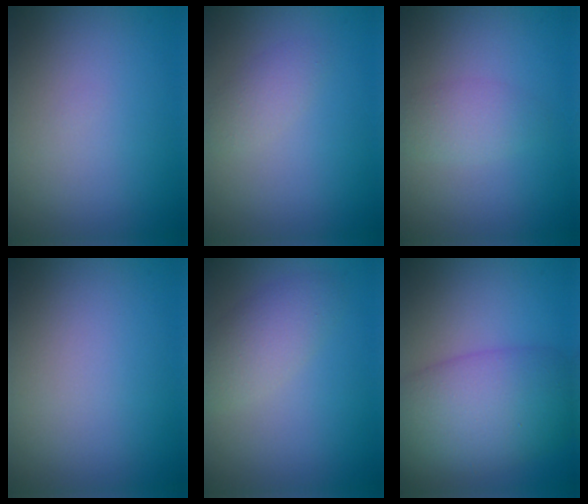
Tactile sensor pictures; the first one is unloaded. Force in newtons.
{"total": 1.5, "press": 1.5, "slide": 0.1}
{"total": 2.0, "press": 2.0, "slide": 0.1}
{"total": 0.0}
{"total": 3.0, "press": 3.0, "slide": 0.1}
{"total": 9.1, "press": 9.1, "slide": 0.3}